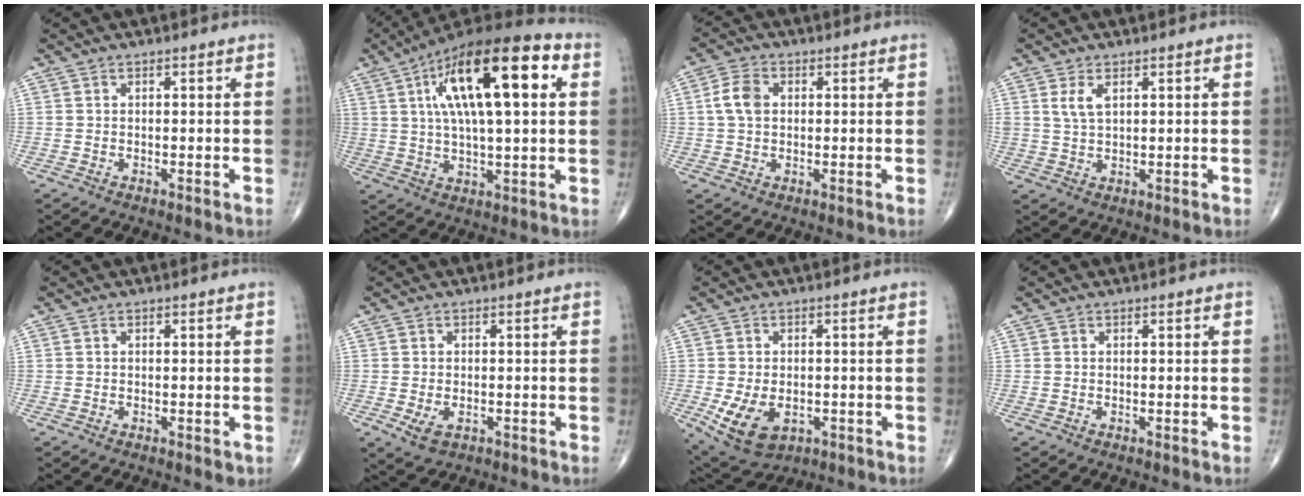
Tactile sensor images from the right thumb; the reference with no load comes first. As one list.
[{"total": 22.9, "force": [6.4, 7.9, 20.5], "torque": [-0.334, 0.016, 0.097]}, {"total": 5.2, "force": [0.8, 3.7, 3.6], "torque": [-0.072, 0.008, 0.009]}, {"total": 3.4, "force": [1.5, 1.7, 2.6], "torque": [-0.053, -0.003, 0.034]}, {"total": 1.3, "force": [-0.1, 0.7, 1.0], "torque": [-0.010, -0.002, -0.001]}, {"total": 3.6, "force": [-1.1, 2.2, 2.6], "torque": [-0.048, -0.002, -0.013]}, {"total": 9.3, "force": [-2.5, 6.0, 6.6], "torque": [-0.114, -0.001, -0.029]}, {"total": 0.0}]